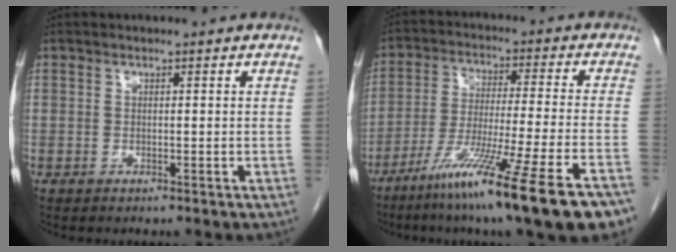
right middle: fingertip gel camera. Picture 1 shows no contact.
{"total": 20.3, "force": [-13.5, -0.8, 15.1], "torque": [-0.209, -0.058, -0.218]}